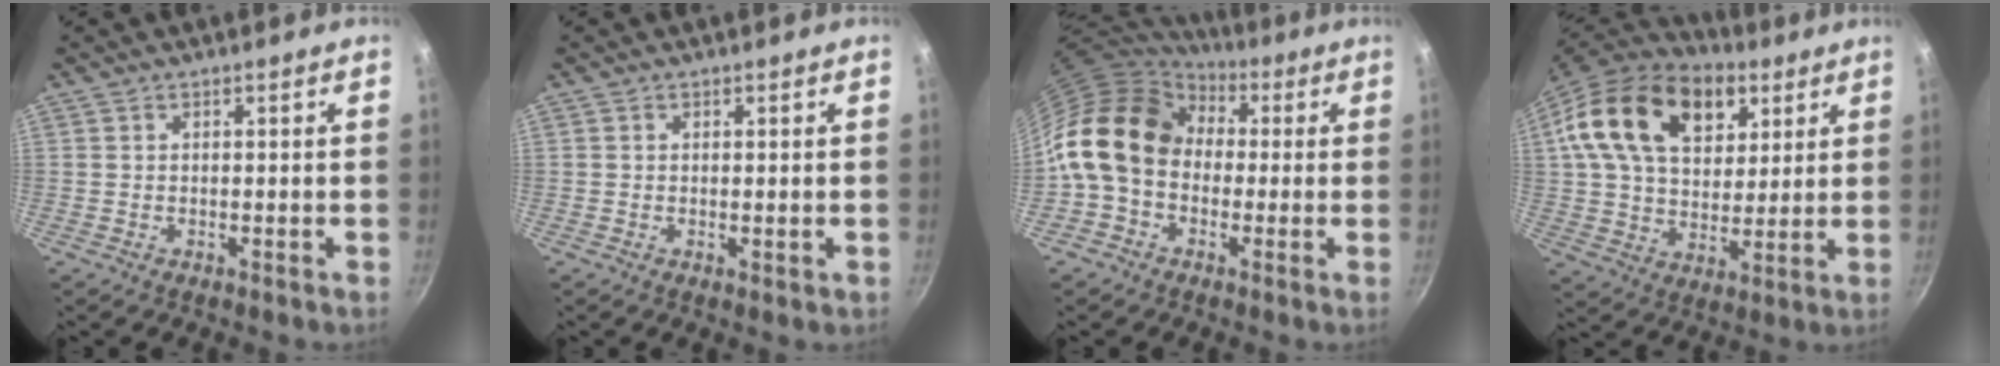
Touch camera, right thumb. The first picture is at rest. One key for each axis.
{"total": 0.7, "fx": 0.1, "fy": 0.3, "fz": 0.6, "tx": -0.010, "ty": -0.001, "tz": 0.001}
{"total": 16.6, "fx": 1.5, "fy": 13.0, "fz": 10.2, "tx": -0.168, "ty": 0.037, "tz": 0.007}
{"total": 22.4, "fx": 10.1, "fy": 14.1, "fz": 14.1, "tx": -0.214, "ty": -0.016, "tz": 0.170}